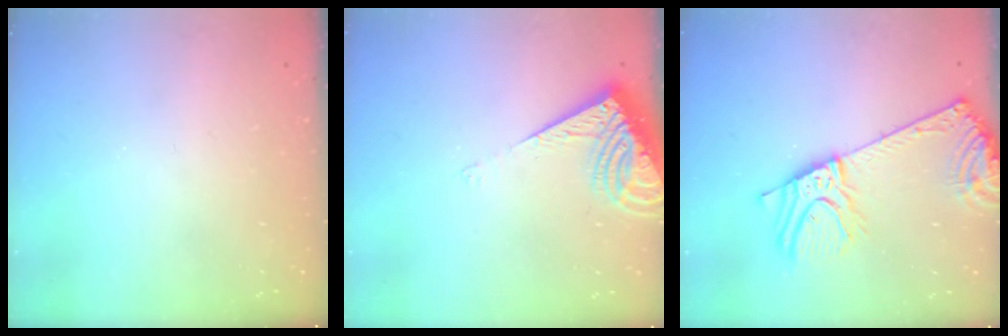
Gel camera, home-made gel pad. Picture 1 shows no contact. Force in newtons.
{"total": 9.5, "press": 9.5, "slide": 1.2}
{"total": 15.4, "press": 14.9, "slide": 3.7}